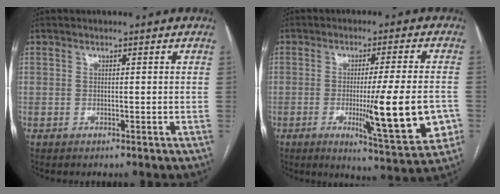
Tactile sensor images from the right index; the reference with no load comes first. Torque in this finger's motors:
{"motor_torque": [0.55, 0.42, 0.27, 0.14]}